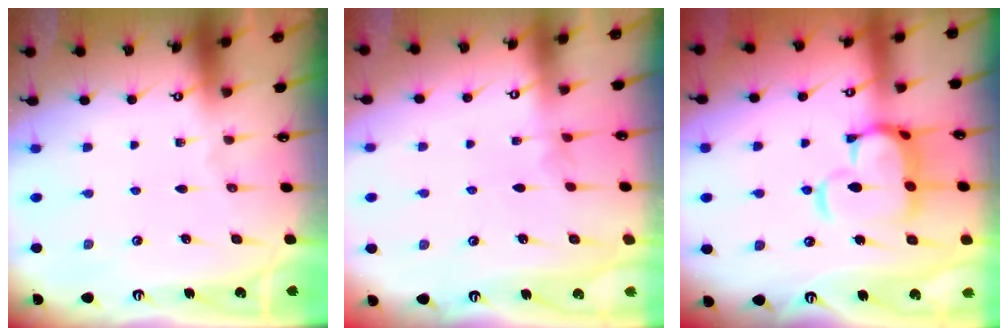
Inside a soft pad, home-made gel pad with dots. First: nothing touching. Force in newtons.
{"total": 4.5, "press": 4.5, "slide": 0.3}
{"total": 8.1, "press": 7.9, "slide": 1.4}